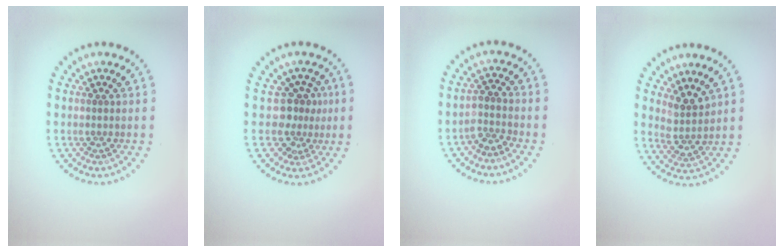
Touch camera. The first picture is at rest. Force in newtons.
{"total": 2.8, "press": 2.0, "slide": 2.0}
{"total": 1.9, "press": 1.5, "slide": 1.2}
{"total": 2.6, "press": 2.0, "slide": 1.7}